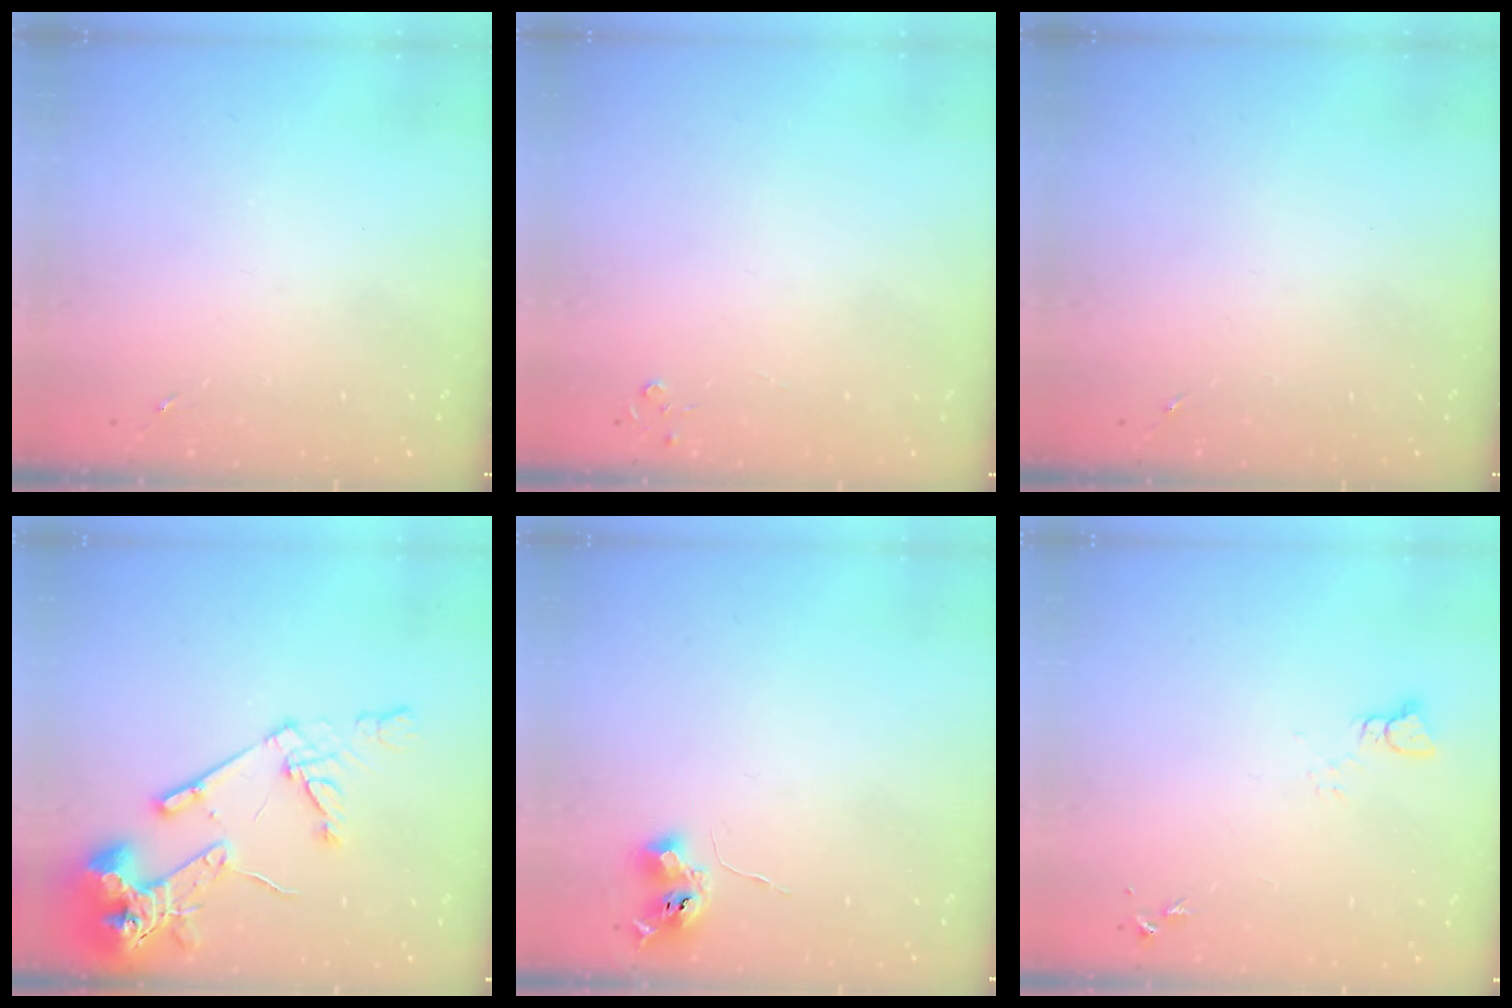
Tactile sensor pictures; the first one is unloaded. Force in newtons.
{"total": 2.8, "press": 2.8, "slide": 0.3}
{"total": 0.0}
{"total": 16.7, "press": 16.5, "slide": 2.1}
{"total": 6.2, "press": 6.1, "slide": 0.8}
{"total": 2.2, "press": 2.2, "slide": 0.2}